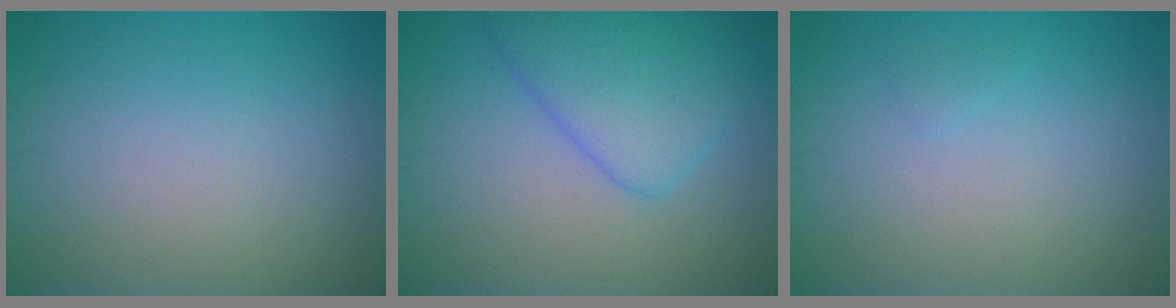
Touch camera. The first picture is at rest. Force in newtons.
{"total": 5.4, "press": 5.4, "slide": 0.3}
{"total": 0.5, "press": 0.5, "slide": 0.0}